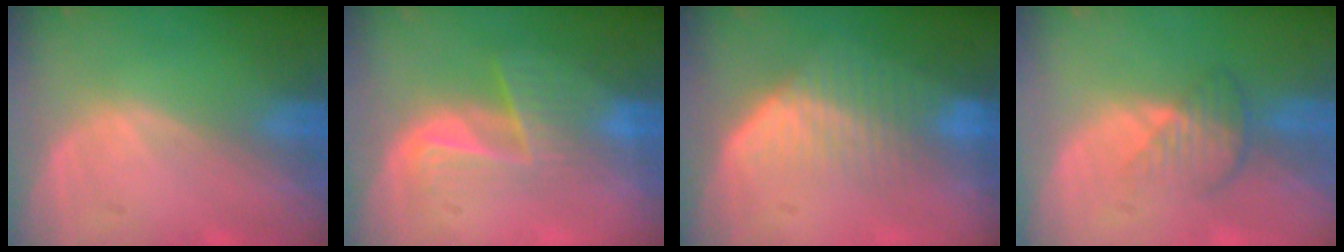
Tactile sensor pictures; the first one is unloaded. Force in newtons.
{"total": 6.9, "press": 5.6, "slide": 4.0}
{"total": 7.2, "press": 6.1, "slide": 3.8}
{"total": 3.8, "press": 3.4, "slide": 1.6}